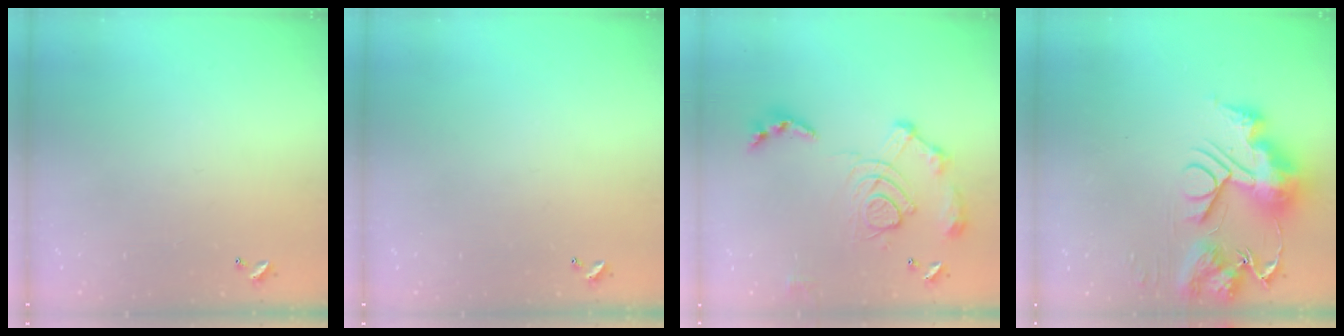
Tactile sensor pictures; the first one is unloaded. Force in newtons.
{"total": 0.0}
{"total": 15.6, "press": 15.5, "slide": 1.6}
{"total": 14.3, "press": 14.2, "slide": 1.6}